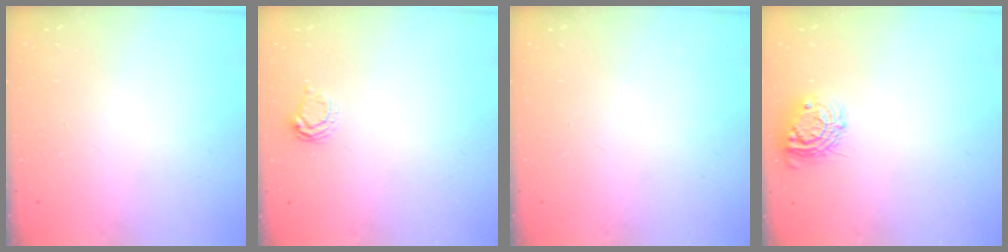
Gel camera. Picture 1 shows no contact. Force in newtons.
{"total": 4.8, "press": 4.8, "slide": 0.5}
{"total": 0.0}
{"total": 9.6, "press": 9.6, "slide": 0.5}